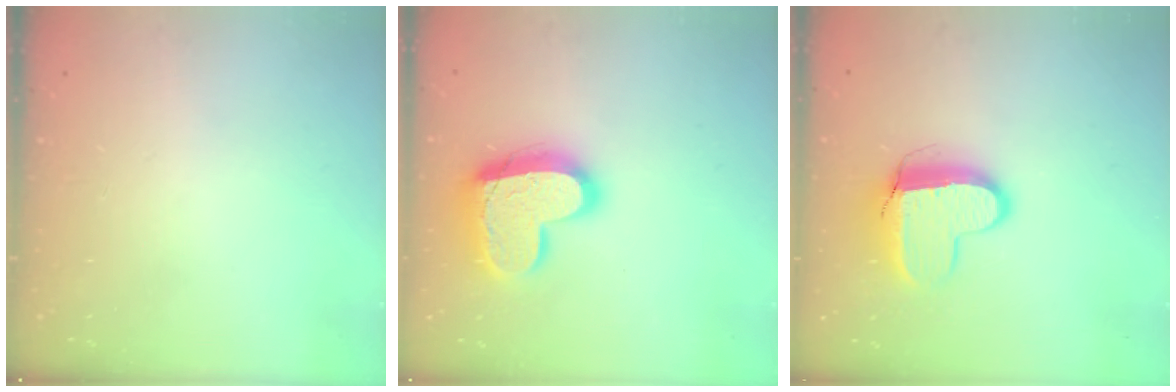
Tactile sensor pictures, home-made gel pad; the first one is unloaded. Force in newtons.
{"total": 17.9, "press": 17.8, "slide": 1.6}
{"total": 10.5, "press": 10.4, "slide": 0.8}